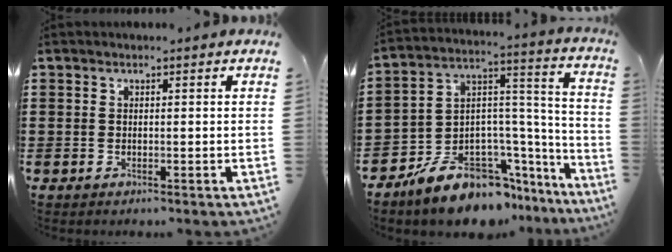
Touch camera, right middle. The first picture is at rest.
{"total": 10.8, "force": [-8.6, 5.5, 3.6], "torque": [-0.077, 0.023, -0.158]}